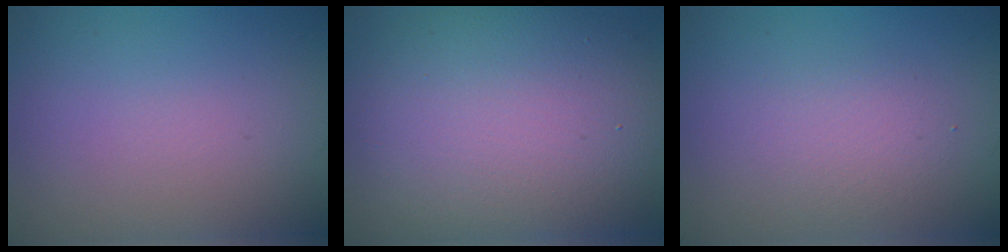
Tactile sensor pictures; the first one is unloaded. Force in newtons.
{"total": 12.9, "press": 12.9, "slide": 0.9}
{"total": 2.2, "press": 2.2, "slide": 0.2}